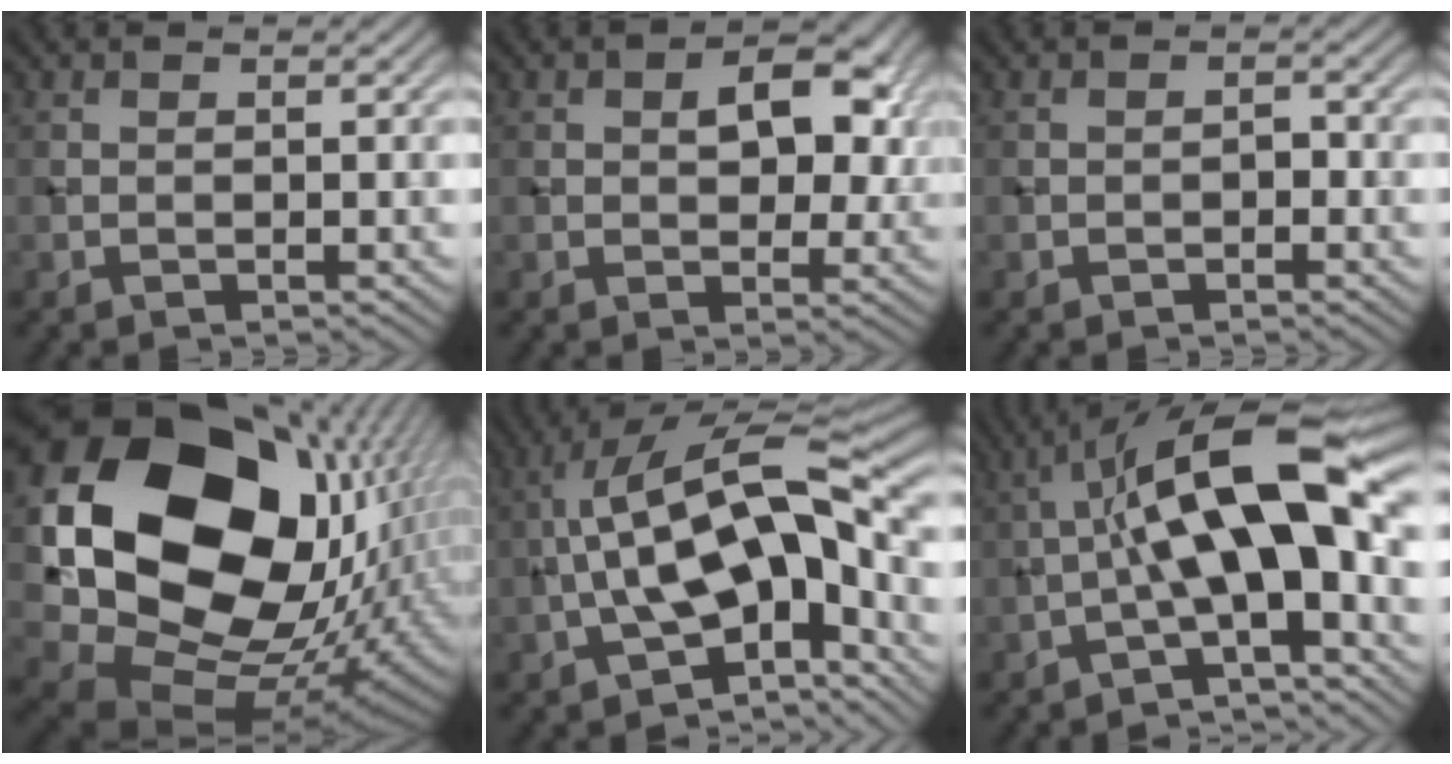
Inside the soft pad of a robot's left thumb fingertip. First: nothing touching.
{"total": 6.9, "force": [1.5, 4.0, 5.5], "torque": [-0.074, 0.002, 0.021]}
{"total": 1.0, "force": [-0.5, 0.5, 0.7], "torque": [-0.010, 0.006, -0.011]}
{"total": 21.9, "force": [4.2, 17.2, 12.9], "torque": [-0.314, -0.028, 0.106]}
{"total": 16.5, "force": [-2.4, 7.2, 14.6], "torque": [-0.243, 0.025, -0.047]}
{"total": 13.5, "force": [-0.9, 4.0, 12.9], "torque": [-0.205, 0.032, -0.027]}